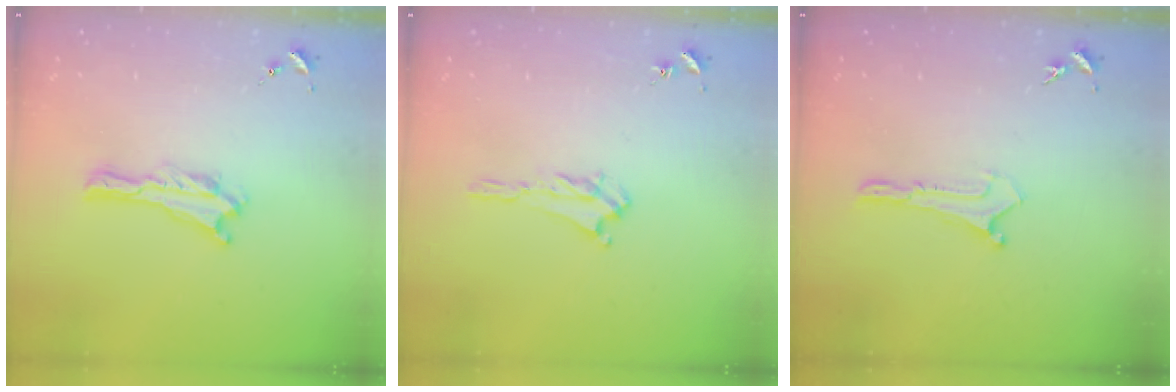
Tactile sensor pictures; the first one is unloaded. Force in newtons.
{"total": 2.0, "press": 2.0, "slide": 0.5}
{"total": 0.0}